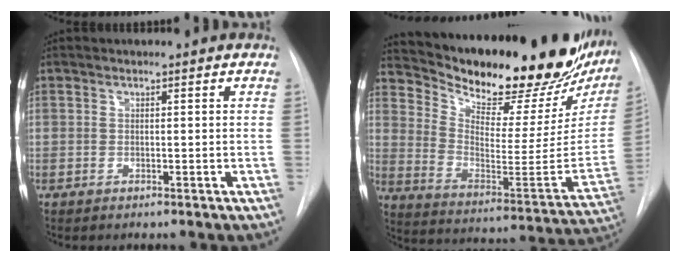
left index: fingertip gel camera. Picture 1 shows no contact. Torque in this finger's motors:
{"motor_torque": [0.44, -0.35, 0.42, 0.07]}